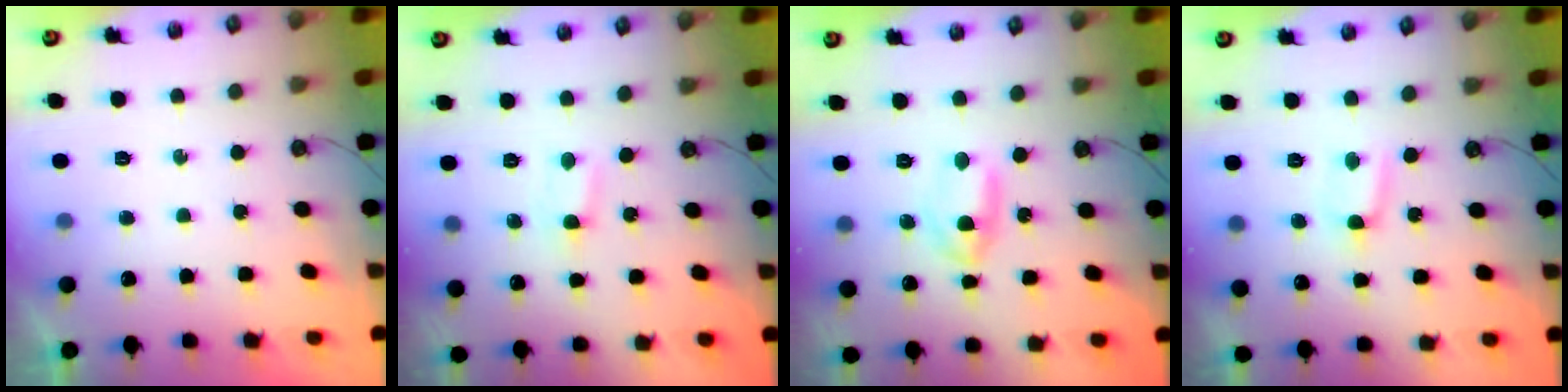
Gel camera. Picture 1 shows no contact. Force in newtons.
{"total": 0.0}
{"total": 6.8, "press": 3.5, "slide": 5.8}
{"total": 2.5, "press": 2.5, "slide": 0.3}